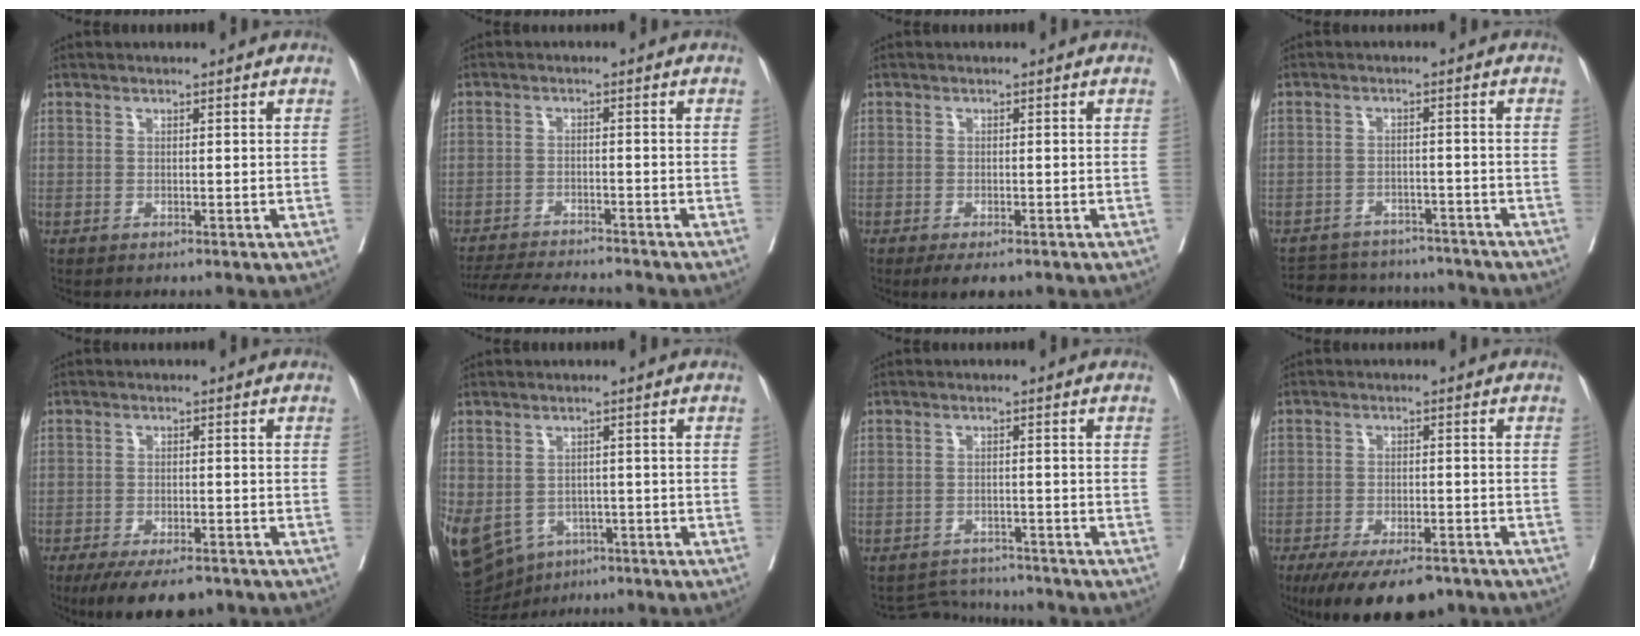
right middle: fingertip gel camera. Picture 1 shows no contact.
{"total": 11.5, "force": [-10.8, 0.9, 3.8], "torque": [-0.063, -0.011, -0.159]}
{"total": 3.2, "force": [-2.3, 1.3, 1.8], "torque": [-0.024, -0.006, -0.031]}
{"total": 12.6, "force": [-11.6, 4.2, 2.4], "torque": [-0.046, 0.014, -0.148]}
{"total": 8.2, "force": [-6.3, 3.0, 4.4], "torque": [-0.063, -0.006, -0.097]}
{"total": 23.6, "force": [-9.8, 18.7, 10.6], "torque": [-0.358, -0.017, -0.132]}
{"total": 4.4, "force": [-4.3, 0.4, -1.0], "torque": [0.011, 0.005, -0.067]}
{"total": 11.2, "force": [-8.3, 4.3, 6.2], "torque": [-0.095, -0.010, -0.126]}